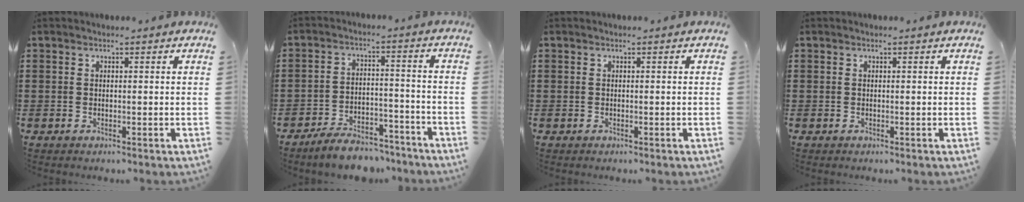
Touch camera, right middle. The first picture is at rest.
{"total": 6.5, "force": [-6.2, 1.3, 1.7], "torque": [-0.026, 0.015, -0.117]}
{"total": 0.0}
{"total": 0.0}